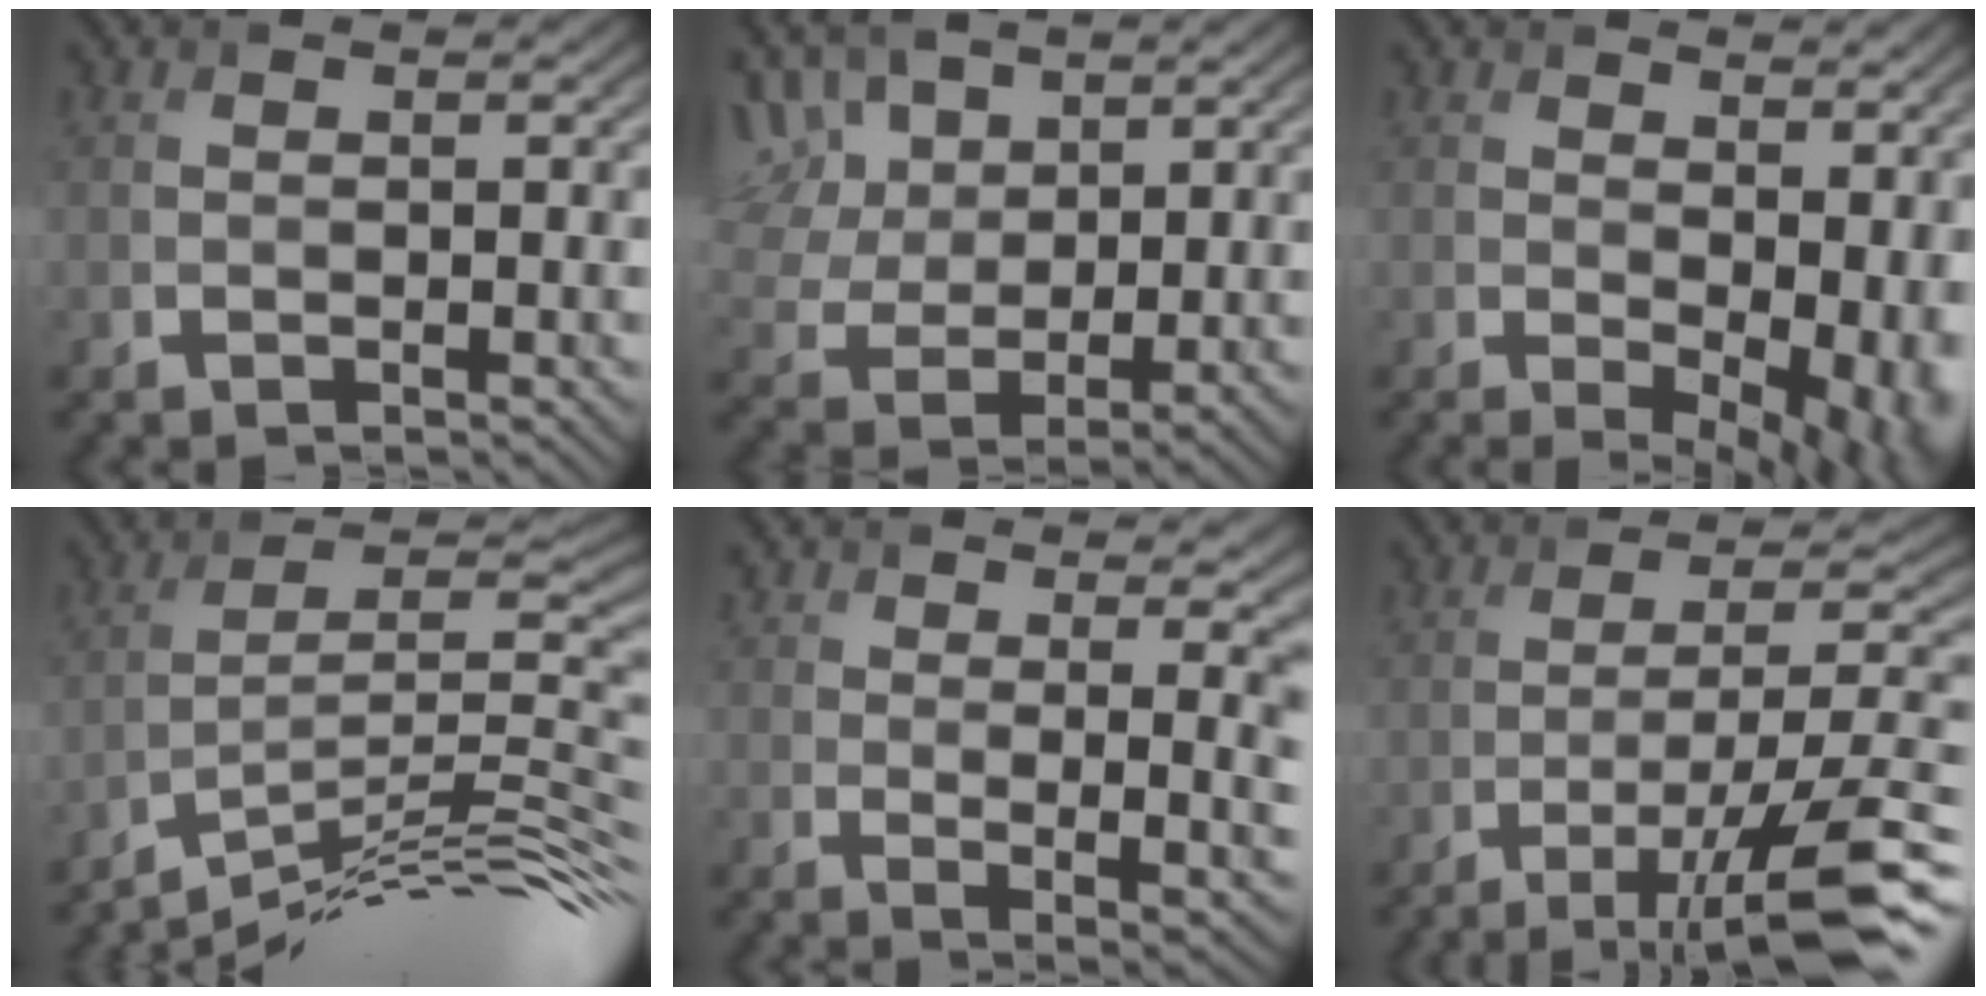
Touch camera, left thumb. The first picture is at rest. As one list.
[{"total": 10.1, "force": [6.1, 5.6, 5.8], "torque": [-0.156, 0.017, 0.117]}, {"total": 10.3, "force": [1.2, 6.1, 8.2], "torque": [-0.104, -0.025, 0.059]}, {"total": 12.4, "force": [-8.0, 2.2, 9.2], "torque": [-0.146, 0.010, -0.137]}, {"total": 10.3, "force": [3.6, 4.1, 8.8], "torque": [-0.125, 0.016, 0.066]}, {"total": 12.7, "force": [-7.3, 2.5, 10.1], "torque": [-0.160, 0.004, -0.113]}]